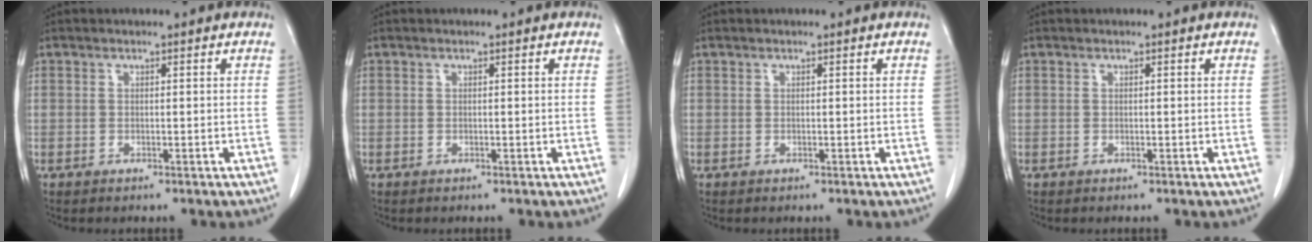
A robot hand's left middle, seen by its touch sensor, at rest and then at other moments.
{"total": 0.0}
{"total": 0.0}
{"total": 0.0}